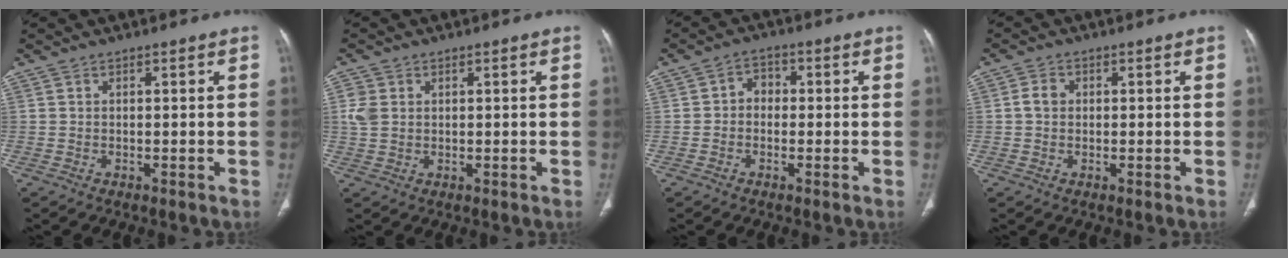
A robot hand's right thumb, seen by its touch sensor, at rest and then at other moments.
{"total": 3.5, "force": [0.7, 2.8, 2.0], "torque": [-0.040, 0.003, 0.017]}
{"total": 3.5, "force": [-0.3, 3.0, 1.9], "torque": [-0.009, 0.017, -0.016]}
{"total": 2.5, "force": [0.2, 2.1, 1.4], "torque": [-0.022, 0.006, 0.000]}